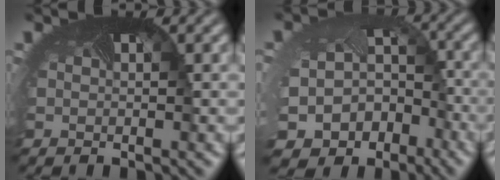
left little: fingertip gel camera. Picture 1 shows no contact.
{"total": 12.4, "force": [-7.0, 9.4, 4.0], "torque": [-0.088, -0.065, -0.087]}